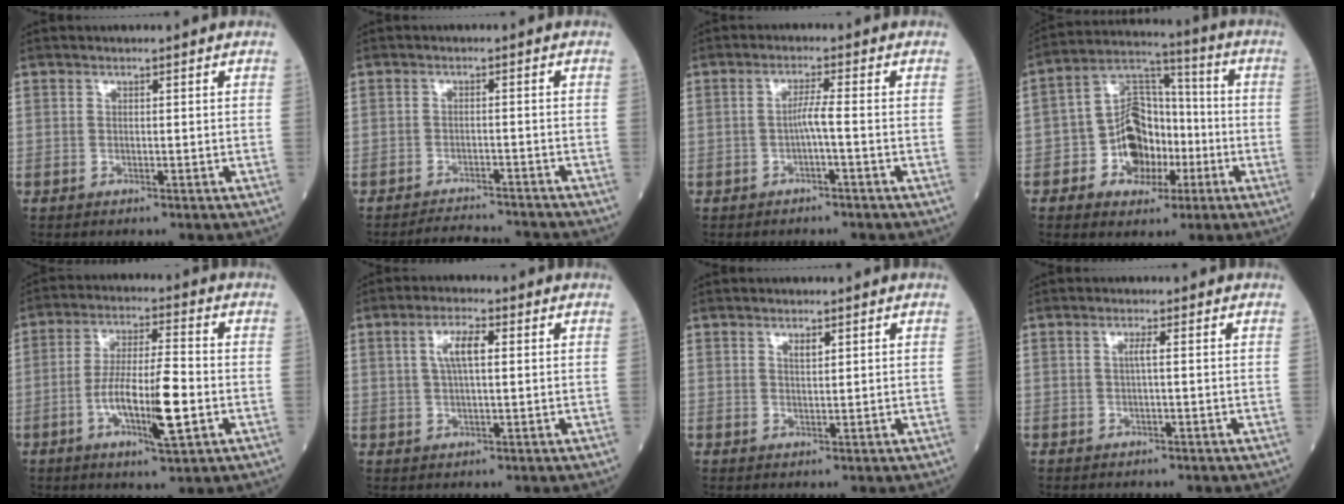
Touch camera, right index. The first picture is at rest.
{"total": 6.2, "force": [-6.1, -0.2, 0.3], "torque": [-0.004, -0.001, -0.092]}
{"total": 2.4, "force": [-0.8, -0.4, 2.2], "torque": [-0.039, 0.002, -0.016]}
{"total": 11.1, "force": [-3.1, 7.9, 7.1], "torque": [-0.134, 0.033, -0.051]}
{"total": 10.9, "force": [-3.0, 1.4, 10.4], "torque": [-0.188, -0.003, -0.054]}
{"total": 4.7, "force": [1.2, 1.1, 4.4], "torque": [-0.088, 0.010, 0.024]}
{"total": 1.3, "force": [0.8, 0.4, 1.0], "torque": [-0.018, -0.001, 0.015]}
{"total": 1.1, "force": [0.0, -0.1, 1.1], "torque": [-0.023, 0.002, -0.001]}